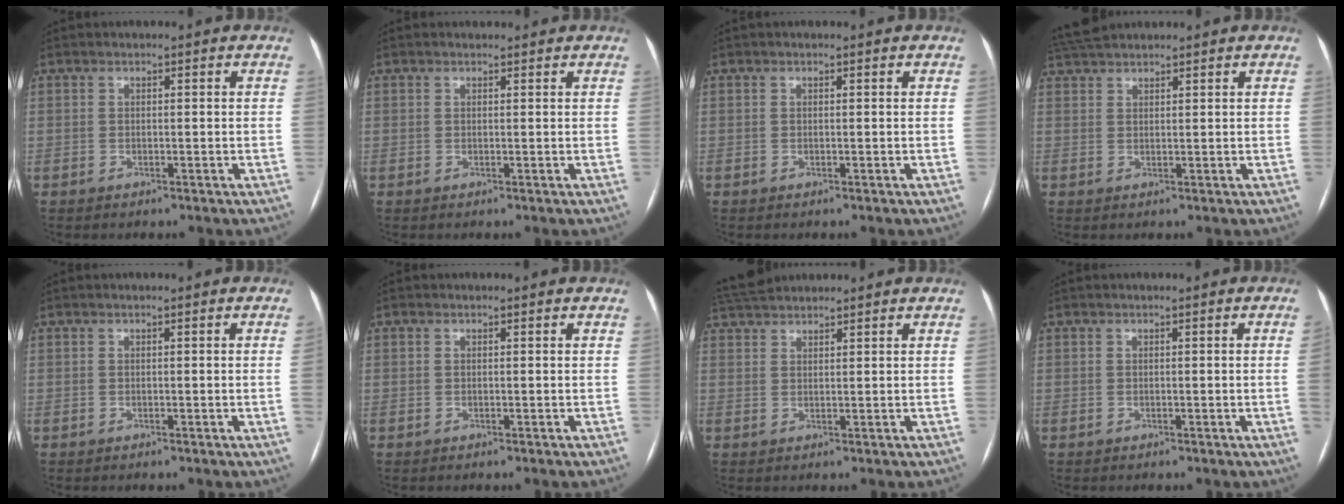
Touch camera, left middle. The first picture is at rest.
{"total": 1.4, "force": [1.3, 0.4, 0.1], "torque": [-0.007, 0.013, 0.019]}
{"total": 0.0}
{"total": 4.9, "force": [4.7, 0.6, 1.5], "torque": [-0.033, 0.034, 0.091]}
{"total": 0.9, "force": [-0.1, -0.4, 0.8], "torque": [-0.006, 0.001, -0.004]}
{"total": 0.0}
{"total": 5.3, "force": [5.1, 0.8, 1.3], "torque": [-0.030, 0.035, 0.097]}
{"total": 1.7, "force": [-0.2, -0.8, 1.5], "torque": [-0.017, 0.000, -0.003]}